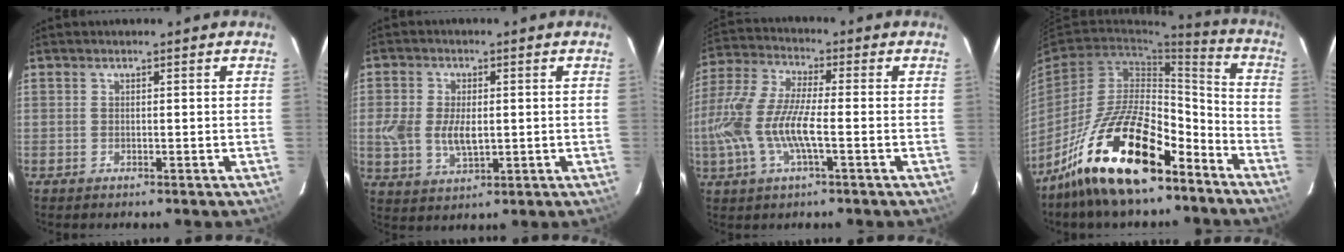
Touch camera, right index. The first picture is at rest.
{"total": 7.8, "force": [-0.4, 4.6, 6.4], "torque": [-0.138, -0.004, -0.006]}
{"total": 14.4, "force": [-3.0, 3.6, 13.7], "torque": [-0.289, -0.004, -0.061]}
{"total": 21.3, "force": [-14.4, 8.1, 13.5], "torque": [-0.244, 0.007, -0.241]}